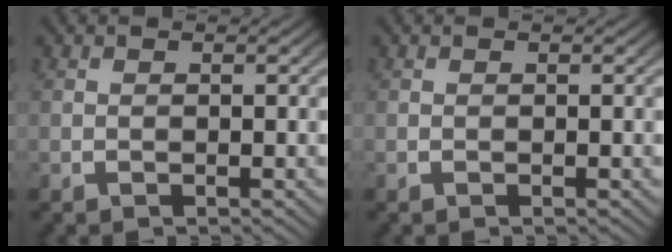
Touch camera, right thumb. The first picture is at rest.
{"total": 0.0}